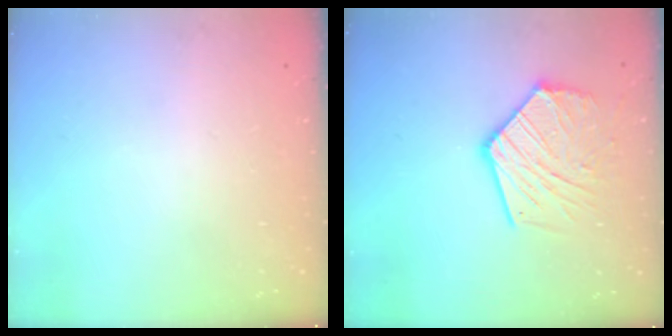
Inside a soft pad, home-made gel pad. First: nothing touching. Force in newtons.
{"total": 16.4, "press": 16.3, "slide": 1.7}